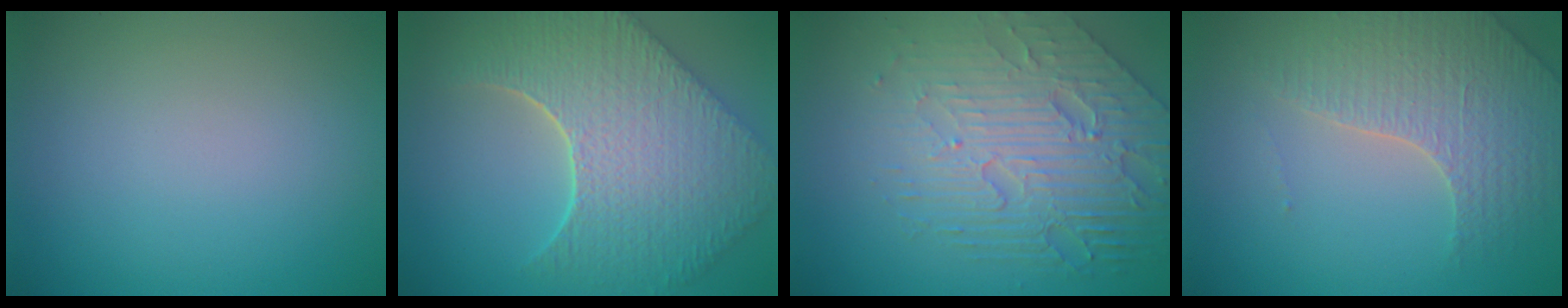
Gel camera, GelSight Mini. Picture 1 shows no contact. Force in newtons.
{"total": 9.6, "press": 7.0, "slide": 6.7}
{"total": 7.8, "press": 5.4, "slide": 5.6}
{"total": 3.3, "press": 3.2, "slide": 0.9}